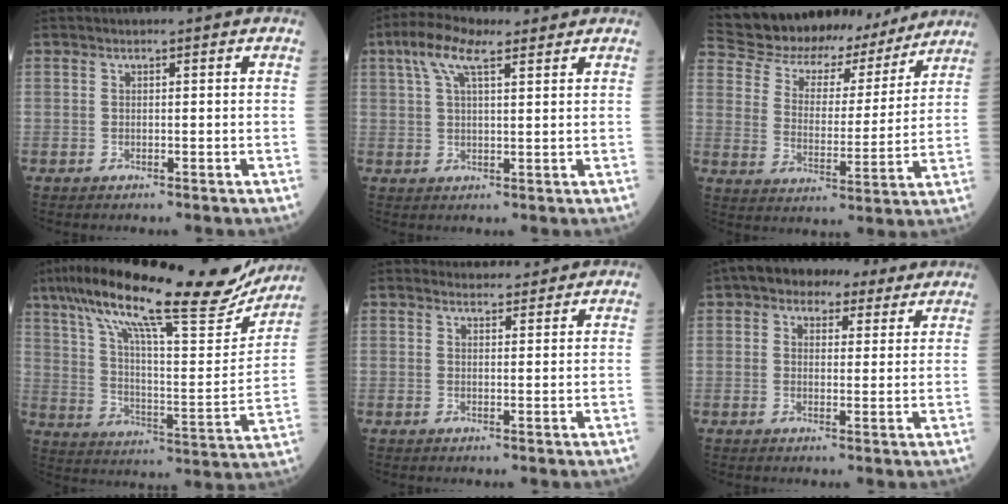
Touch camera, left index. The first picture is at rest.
{"total": 7.1, "force": [4.2, 2.1, 5.3], "torque": [-0.114, 0.028, 0.077]}
{"total": 19.1, "force": [17.8, 5.6, 4.4], "torque": [-0.081, 0.008, 0.262]}
{"total": 27.7, "force": [22.2, 4.3, 16.0], "torque": [-0.271, 0.007, 0.317]}
{"total": 3.4, "force": [3.2, 1.0, 0.0], "torque": [0.002, 0.008, 0.042]}
{"total": 7.3, "force": [4.8, 4.2, 3.4], "torque": [-0.045, 0.034, 0.068]}